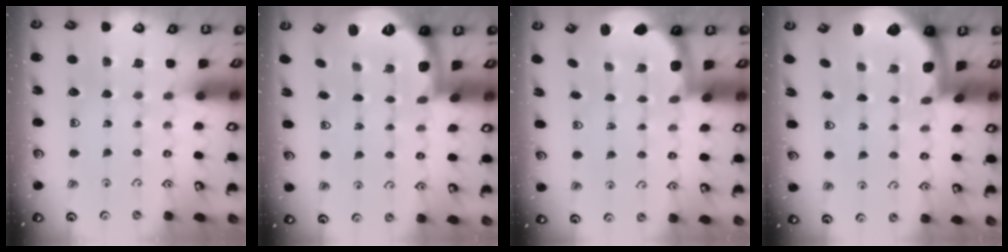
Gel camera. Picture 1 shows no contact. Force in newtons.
{"total": 2.1, "press": 1.9, "slide": 1.0}
{"total": 3.0, "press": 2.8, "slide": 1.1}
{"total": 1.7, "press": 1.7, "slide": 0.4}